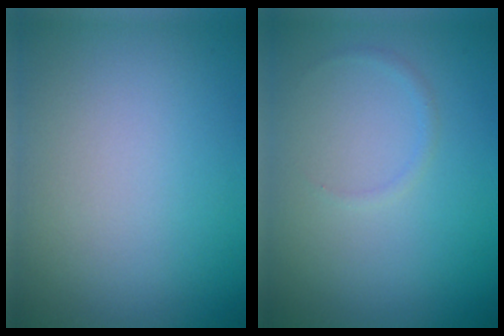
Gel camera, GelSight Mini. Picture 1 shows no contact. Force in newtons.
{"total": 0.6, "press": 0.6, "slide": 0.0}